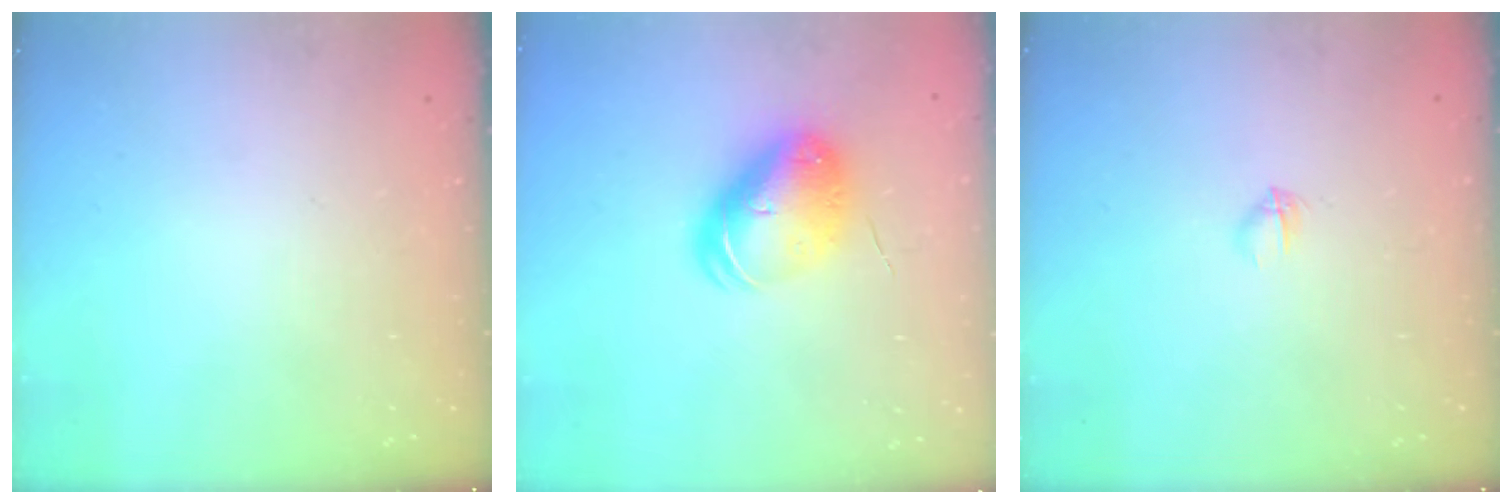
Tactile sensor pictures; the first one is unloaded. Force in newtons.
{"total": 9.6, "press": 9.4, "slide": 1.8}
{"total": 2.3, "press": 2.2, "slide": 0.8}